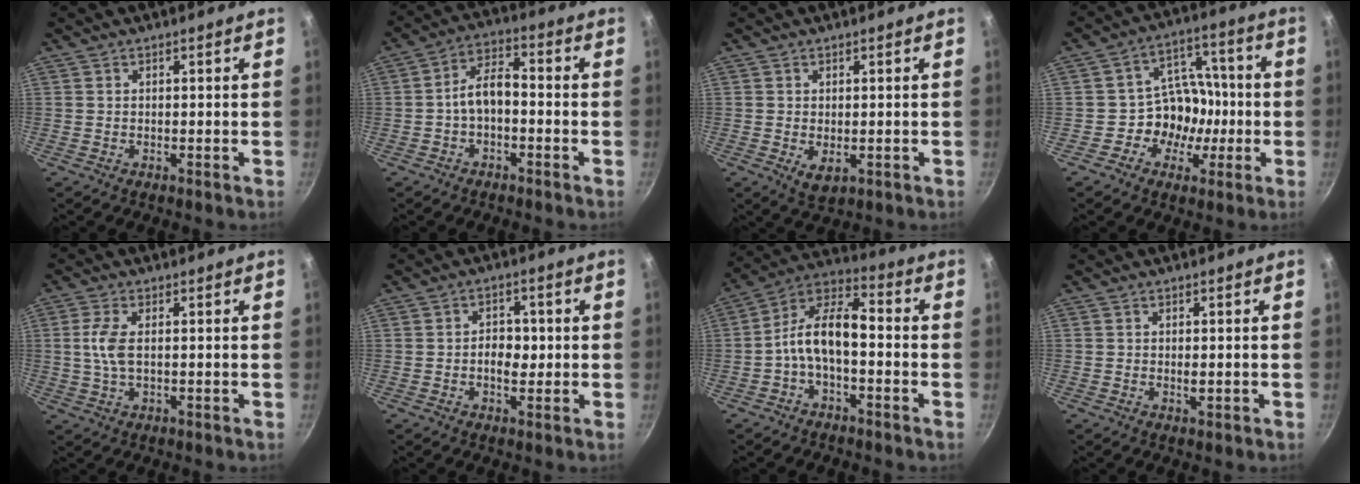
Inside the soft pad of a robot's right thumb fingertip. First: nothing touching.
{"total": 7.1, "force": [-1.3, 4.0, 5.7], "torque": [-0.096, 0.033, -0.034]}
{"total": 3.2, "force": [-0.7, 1.8, 2.5], "torque": [-0.041, -0.009, -0.003]}
{"total": 11.0, "force": [-2.1, 9.0, 6.0], "torque": [-0.041, 0.041, -0.039]}
{"total": 5.0, "force": [0.4, 2.4, 4.4], "torque": [-0.111, 0.003, 0.007]}
{"total": 4.7, "force": [-0.3, 3.1, 3.5], "torque": [-0.034, 0.008, -0.008]}
{"total": 11.2, "force": [-1.8, 5.5, 9.6], "torque": [-0.170, 0.047, -0.044]}
{"total": 1.2, "force": [-0.2, 0.6, 1.0], "torque": [-0.014, -0.003, -0.004]}